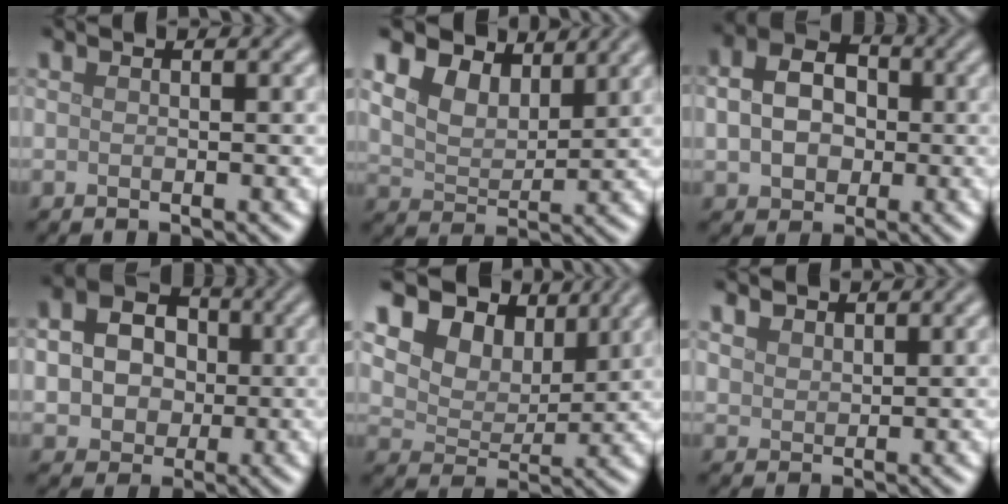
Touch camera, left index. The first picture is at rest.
{"total": 5.3, "force": [3.7, 2.8, 2.5], "torque": [-0.061, -0.001, 0.057]}
{"total": 6.2, "force": [0.5, 4.8, 3.9], "torque": [-0.073, 0.011, -0.008]}
{"total": 7.8, "force": [1.0, 6.5, 4.3], "torque": [-0.086, 0.025, 0.001]}
{"total": 10.1, "force": [6.5, 6.2, 4.7], "torque": [-0.103, -0.001, 0.120]}
{"total": 1.7, "force": [1.4, 0.9, 0.3], "torque": [-0.014, -0.001, 0.033]}